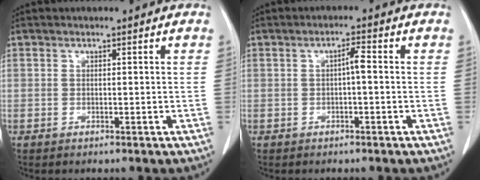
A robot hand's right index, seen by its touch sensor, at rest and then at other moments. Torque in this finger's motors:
{"motor_torque": [0.21, -0.16, 0.03, 0.03]}